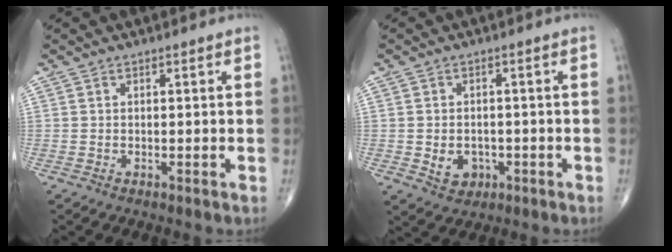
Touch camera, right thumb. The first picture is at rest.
{"total": 4.6, "force": [-1.1, 3.7, 2.5], "torque": [-0.022, 0.006, -0.007]}